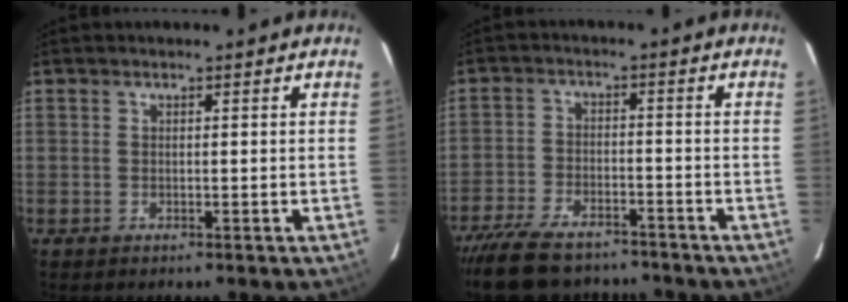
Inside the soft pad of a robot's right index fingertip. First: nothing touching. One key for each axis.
{"total": 14.3, "fx": -11.9, "fy": 5.8, "fz": 5.5, "tx": -0.137, "ty": -0.006, "tz": -0.185}